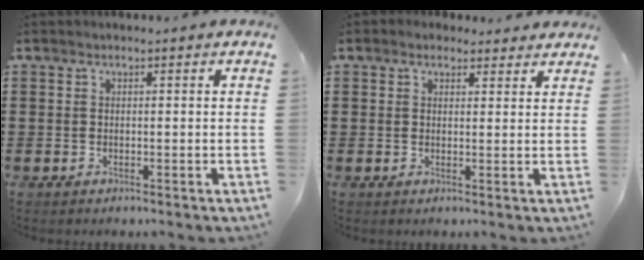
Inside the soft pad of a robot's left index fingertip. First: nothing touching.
{"total": 2.0, "force": [1.6, 1.0, 0.3], "torque": [-0.003, 0.004, 0.029]}